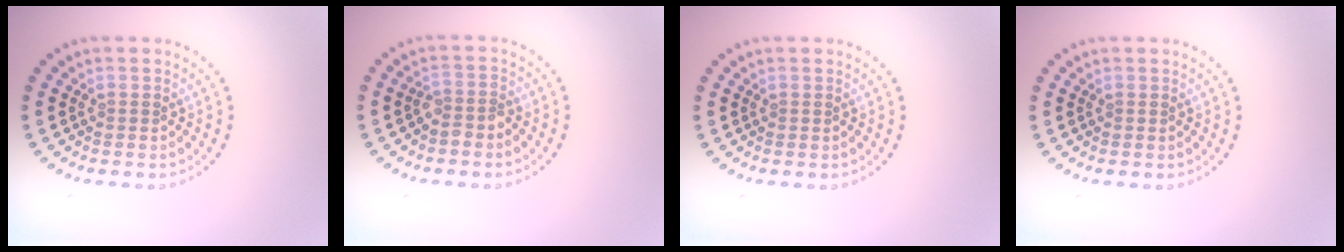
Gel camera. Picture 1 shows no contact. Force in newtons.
{"total": 1.5, "press": 1.3, "slide": 0.8}
{"total": 0.0}
{"total": 0.0}